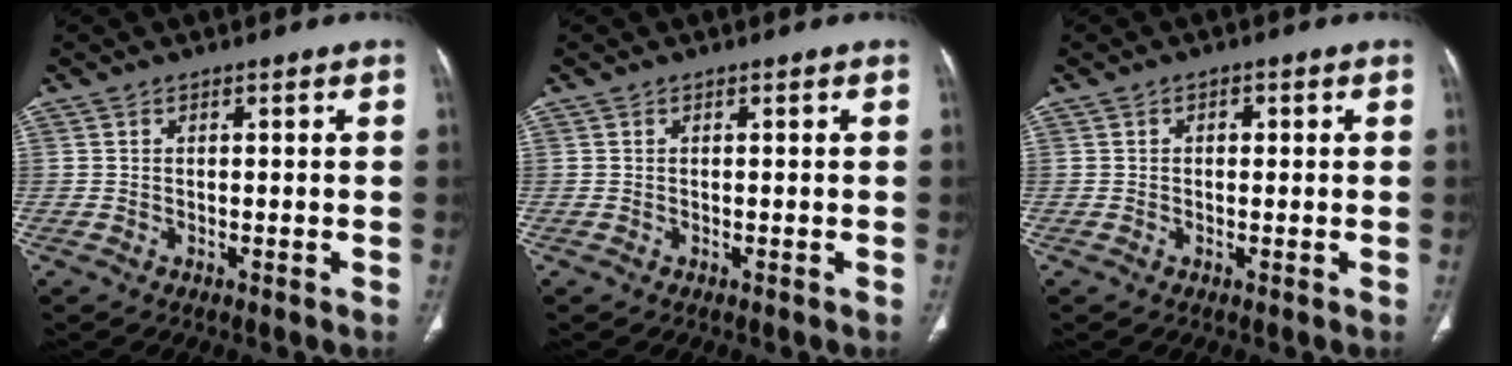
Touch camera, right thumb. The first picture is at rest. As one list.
[{"total": 0.0}, {"total": 1.2, "force": [0.2, 0.9, 0.7], "torque": [-0.002, 0.000, 0.000]}]